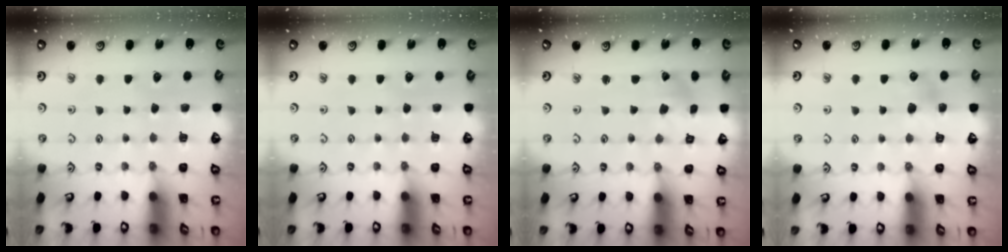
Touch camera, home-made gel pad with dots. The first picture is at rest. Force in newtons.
{"total": 0.0}
{"total": 0.0}
{"total": 4.5, "press": 4.4, "slide": 0.8}